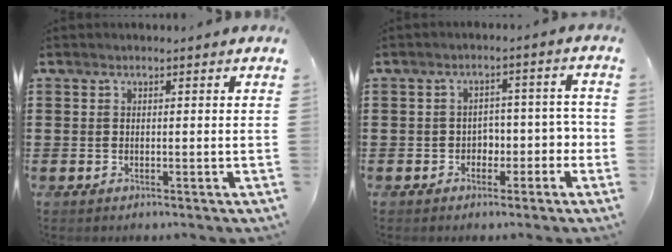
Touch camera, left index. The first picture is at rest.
{"total": 3.4, "force": [-1.7, 2.7, 1.2], "torque": [-0.036, 0.008, -0.040]}